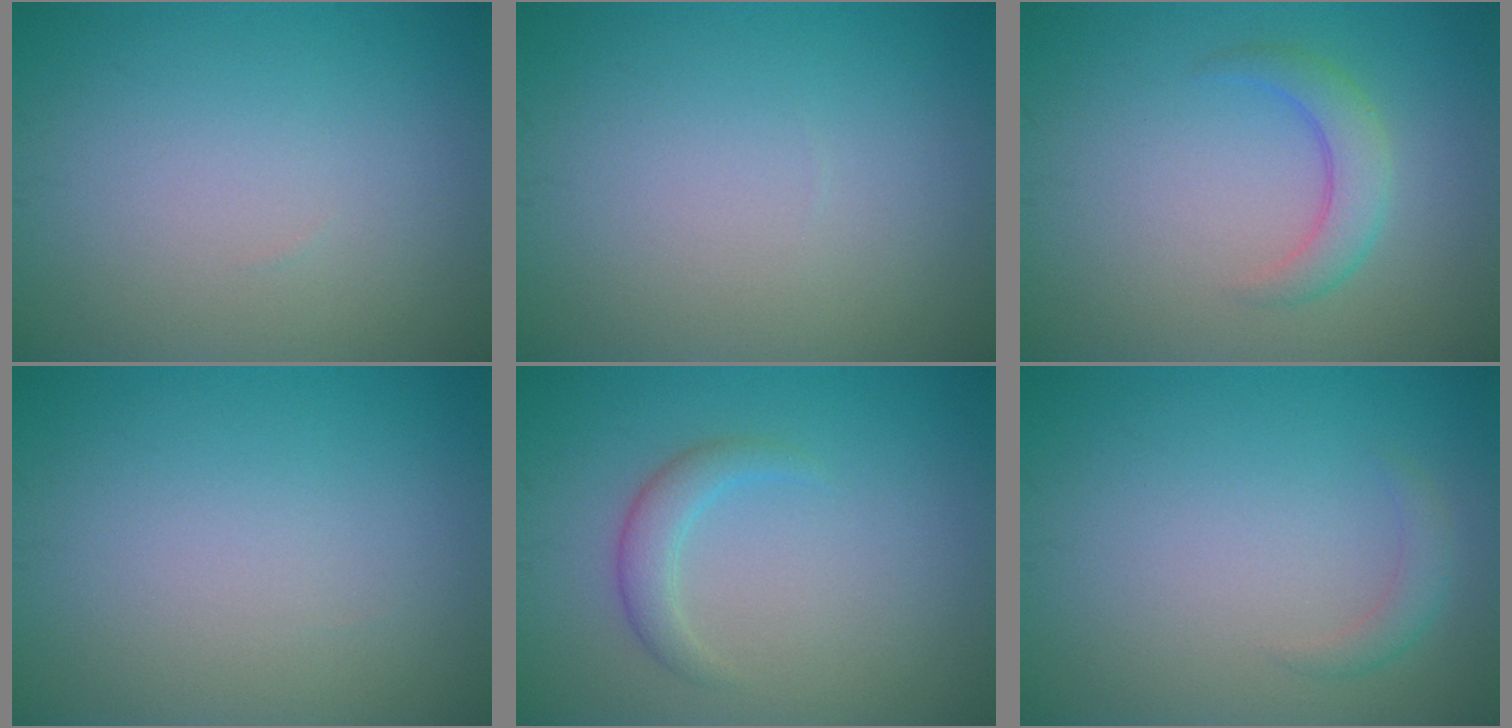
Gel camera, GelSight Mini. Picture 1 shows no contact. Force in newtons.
{"total": 0.0}
{"total": 2.8, "press": 2.7, "slide": 0.2}
{"total": 0.0}
{"total": 2.0, "press": 2.0, "slide": 0.1}
{"total": 1.3, "press": 1.3, "slide": 0.1}